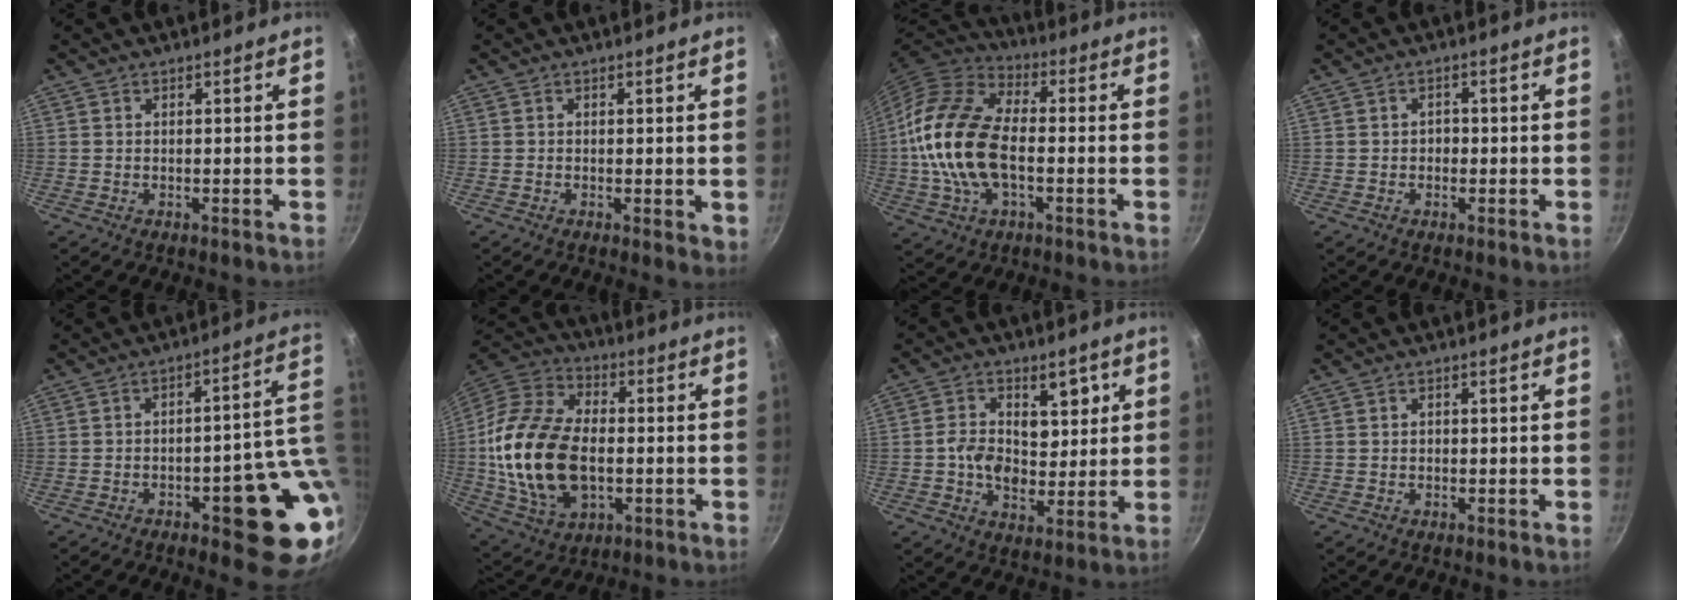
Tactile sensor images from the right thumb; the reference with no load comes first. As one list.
[{"total": 1.7, "force": [0.1, 0.8, 1.5], "torque": [-0.019, -0.005, 0.001]}, {"total": 18.9, "force": [-1.6, 10.7, 15.5], "torque": [-0.291, 0.031, -0.043]}, {"total": 1.6, "force": [-0.3, 1.3, 0.8], "torque": [-0.008, 0.004, -0.006]}, {"total": 15.6, "force": [-1.9, 5.7, 14.4], "torque": [-0.136, 0.010, -0.019]}, {"total": 22.8, "force": [-1.6, 14.6, 17.5], "torque": [-0.330, 0.020, -0.028]}, {"total": 10.4, "force": [2.1, 7.7, 6.7], "torque": [-0.073, -0.018, 0.027]}, {"total": 0.5, "force": [0.0, 0.4, 0.3], "torque": [-0.003, 0.003, 0.001]}]